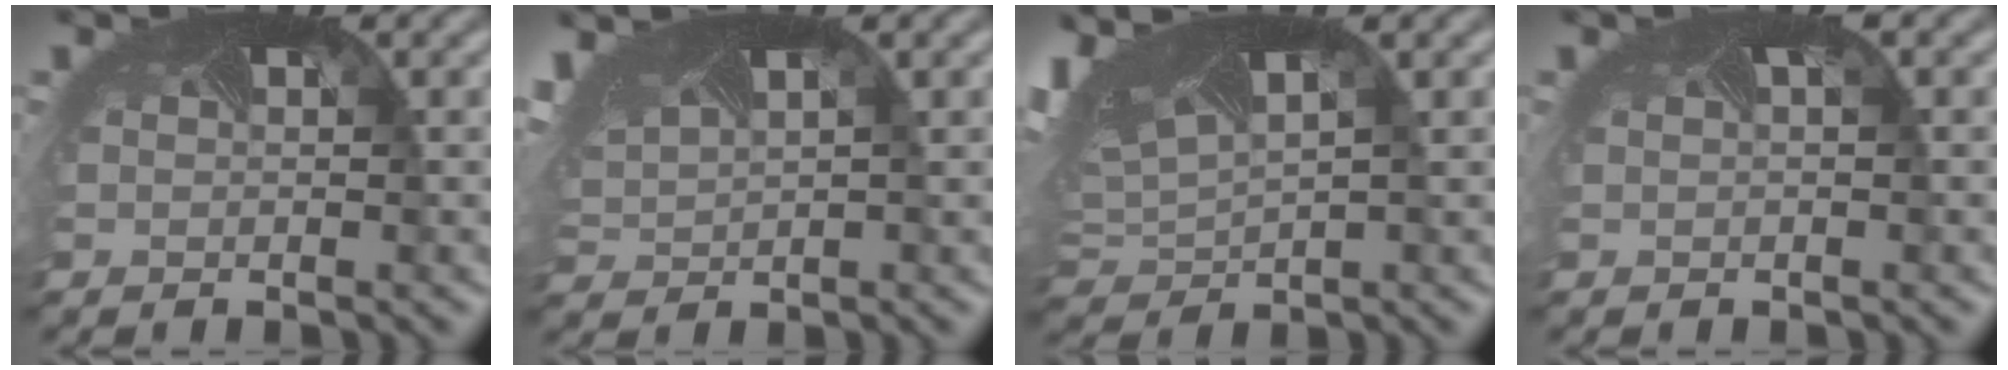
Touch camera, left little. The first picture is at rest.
{"total": 5.7, "force": [2.9, 2.9, 3.9], "torque": [-0.104, 0.019, 0.059]}
{"total": 9.1, "force": [3.8, 4.1, 7.2], "torque": [-0.148, 0.021, 0.070]}
{"total": 1.3, "force": [0.4, 0.4, 1.2], "torque": [-0.018, 0.006, 0.007]}